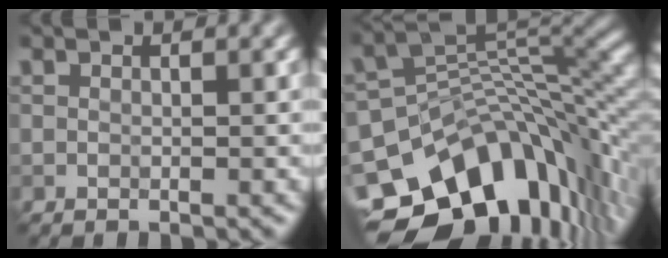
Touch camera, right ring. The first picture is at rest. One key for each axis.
{"total": 13.5, "fx": -7.2, "fy": 7.8, "fz": 8.3, "tx": -0.147, "ty": 0.001, "tz": -0.116}